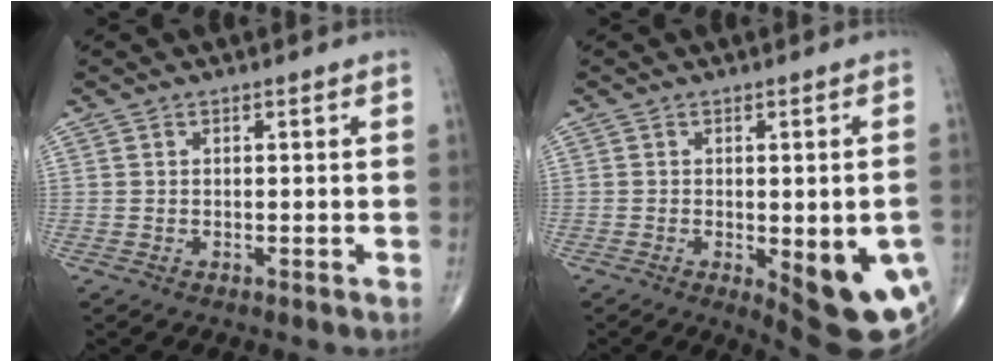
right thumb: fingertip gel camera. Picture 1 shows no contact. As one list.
[{"total": 14.6, "force": [-4.1, 5.2, 13.0], "torque": [-0.118, 0.000, -0.031]}]